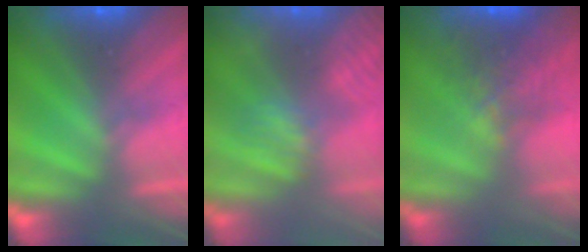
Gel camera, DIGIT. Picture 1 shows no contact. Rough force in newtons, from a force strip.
{"total": 4.8}
{"total": 7.8}